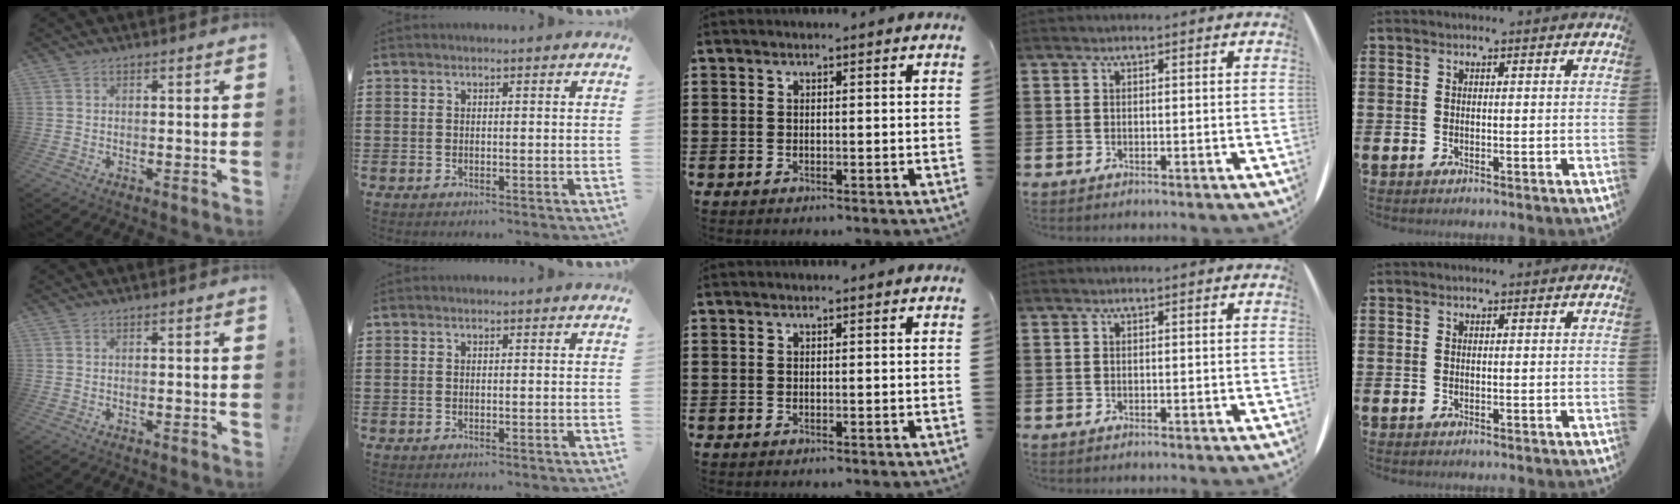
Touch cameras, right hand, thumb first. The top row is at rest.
{}